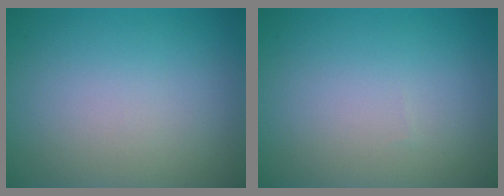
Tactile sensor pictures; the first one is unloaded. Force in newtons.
{"total": 0.0}